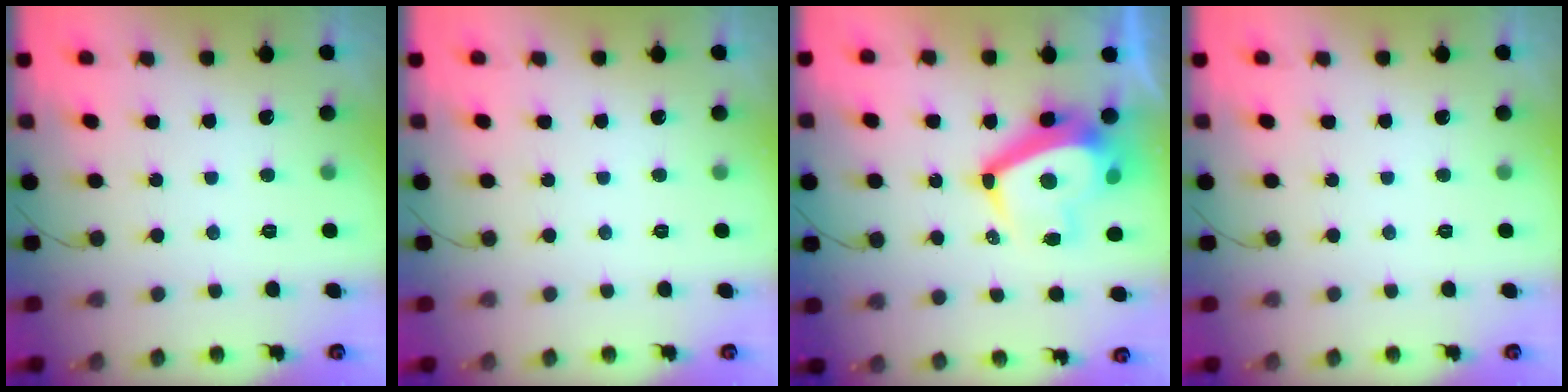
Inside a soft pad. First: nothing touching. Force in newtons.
{"total": 0.0}
{"total": 13.0, "press": 12.7, "slide": 2.8}
{"total": 0.0}